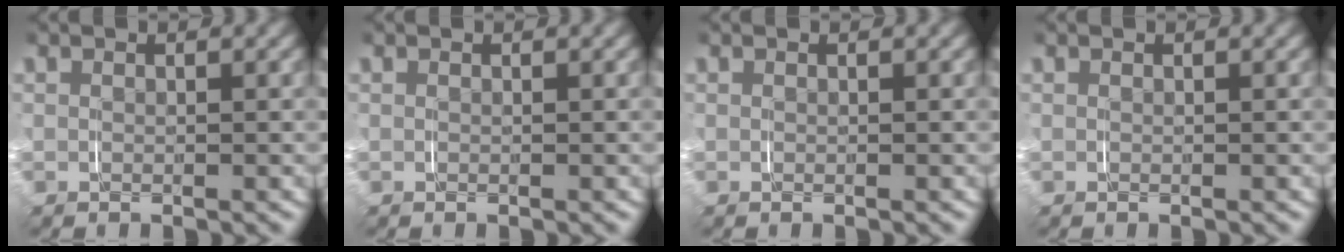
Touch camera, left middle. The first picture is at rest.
{"total": 0.0}
{"total": 0.0}
{"total": 0.0}